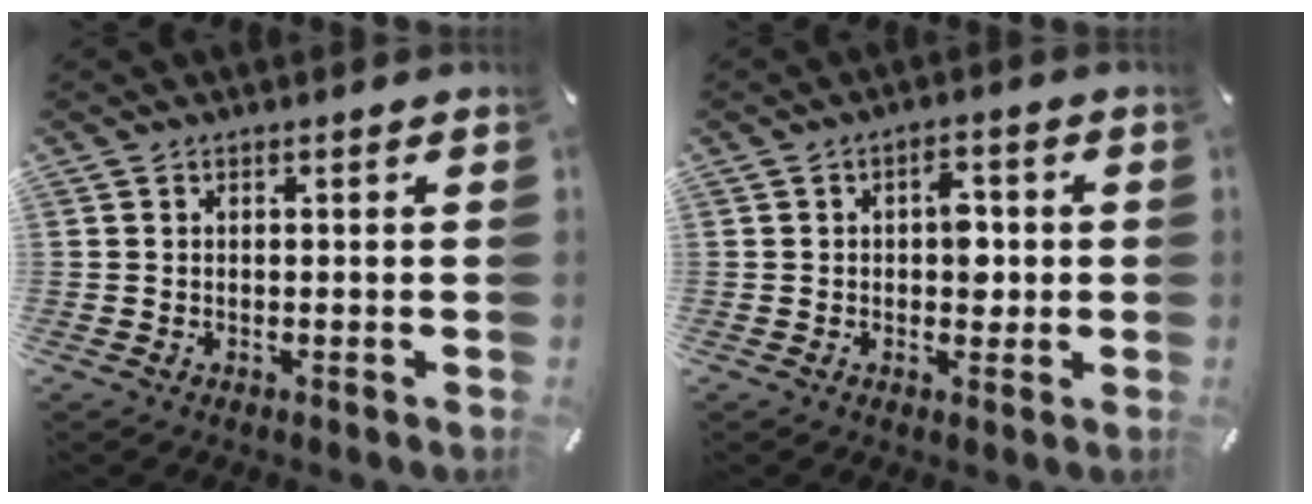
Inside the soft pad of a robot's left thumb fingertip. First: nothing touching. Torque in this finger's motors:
{"motor_torque": [1.17, 0.99, 0.57, -0.42, 0.14]}